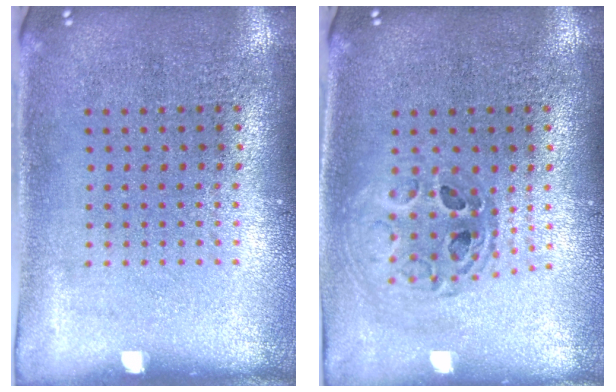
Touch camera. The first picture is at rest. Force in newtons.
{"total": 0.7, "press": 0.7, "slide": 0.1}